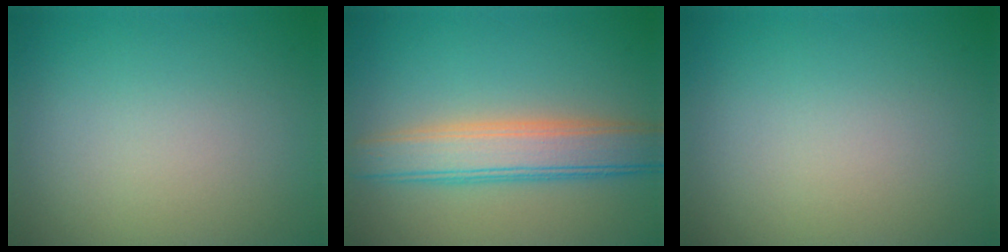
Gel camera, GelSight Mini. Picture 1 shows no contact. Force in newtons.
{"total": 5.4, "press": 5.4, "slide": 0.3}
{"total": 0.0}